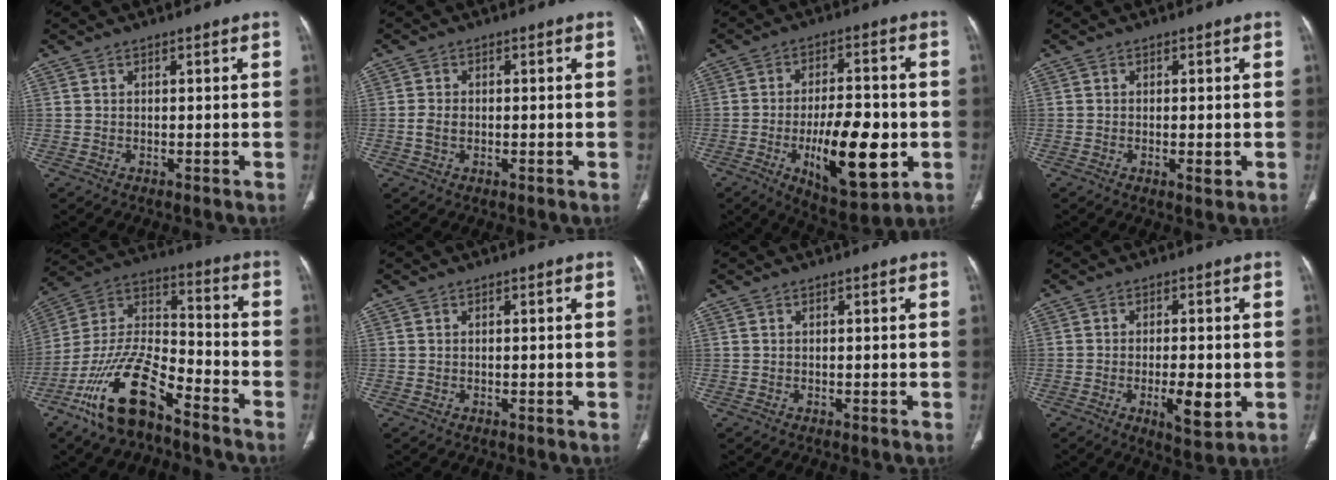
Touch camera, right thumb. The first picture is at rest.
{"total": 2.4, "force": [-0.3, 1.5, 1.8], "torque": [-0.040, 0.005, -0.008]}
{"total": 17.1, "force": [-4.4, 7.0, 14.9], "torque": [-0.214, 0.007, -0.057]}
{"total": 2.3, "force": [-0.6, 0.8, 2.1], "torque": [-0.034, -0.005, -0.008]}
{"total": 17.5, "force": [-11.3, 6.5, 11.7], "torque": [-0.217, 0.072, -0.213]}
{"total": 0.0}
{"total": 0.0}
{"total": 7.3, "force": [-1.8, 2.7, 6.6], "torque": [-0.098, -0.010, -0.024]}